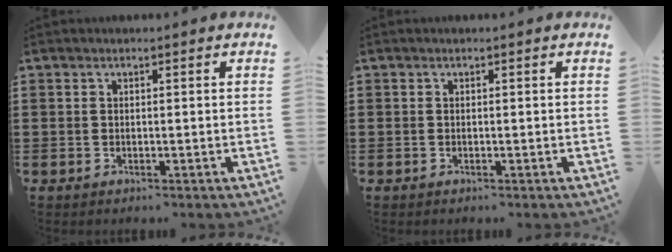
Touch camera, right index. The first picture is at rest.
{"total": 0.0}